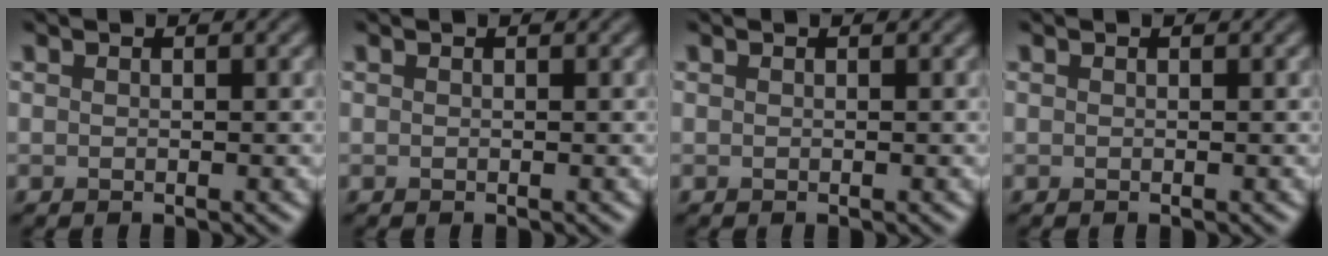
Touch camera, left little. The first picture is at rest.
{"total": 0.0}
{"total": 0.0}
{"total": 0.0}